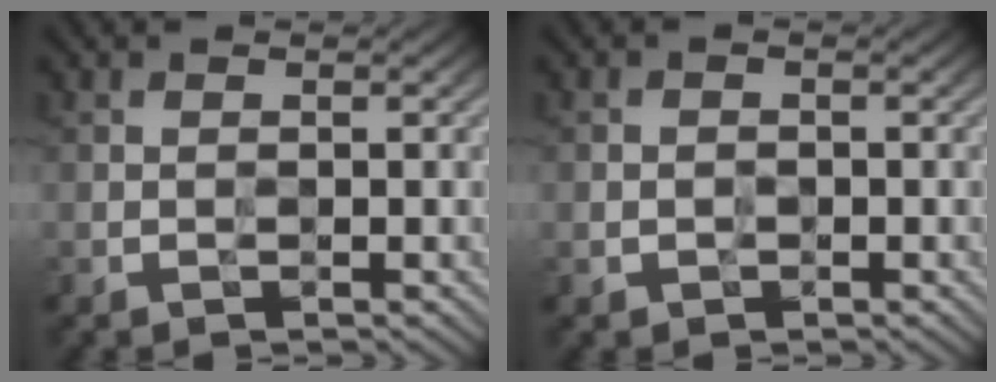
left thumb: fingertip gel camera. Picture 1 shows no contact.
{"total": 1.0, "force": [-0.4, 0.8, 0.3], "torque": [-0.003, -0.003, -0.010]}